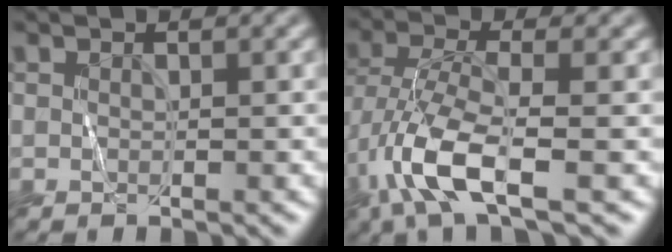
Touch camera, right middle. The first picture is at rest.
{"total": 6.9, "force": [-4.0, 1.4, 5.4], "torque": [-0.118, 0.003, -0.091]}